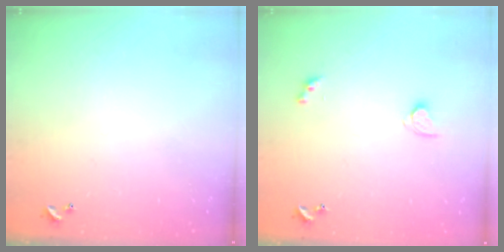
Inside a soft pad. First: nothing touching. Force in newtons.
{"total": 2.1, "press": 2.1, "slide": 0.3}